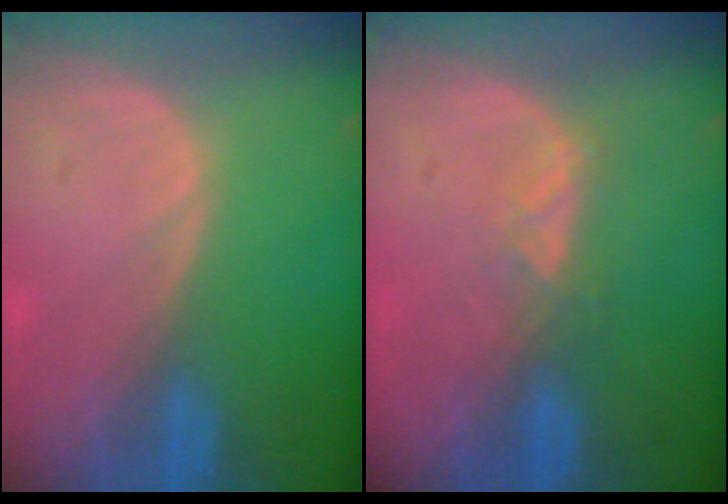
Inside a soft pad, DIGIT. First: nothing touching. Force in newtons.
{"total": 2.6, "press": 2.5, "slide": 0.8}